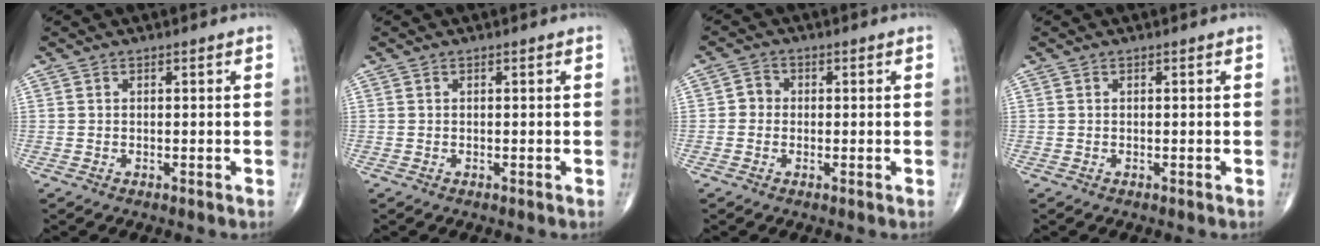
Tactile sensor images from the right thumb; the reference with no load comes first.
{"total": 0.0}
{"total": 2.3, "force": [-0.3, 2.1, 0.9], "torque": [0.001, 0.008, -0.011]}
{"total": 0.0}